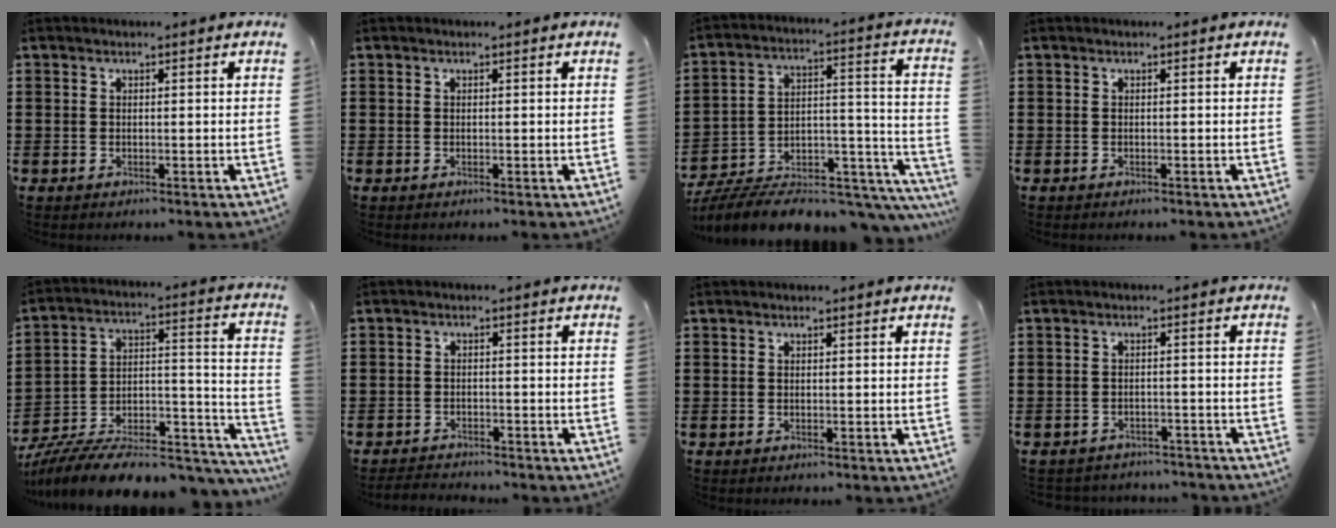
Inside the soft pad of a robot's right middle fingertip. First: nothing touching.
{"total": 0.0}
{"total": 7.5, "force": [-6.7, 2.2, 2.8], "torque": [-0.040, 0.004, -0.124]}
{"total": 0.0}
{"total": 10.0, "force": [-8.8, 2.4, 4.1], "torque": [-0.054, 0.016, -0.164]}
{"total": 2.5, "force": [-2.4, 0.4, -0.3], "torque": [-0.002, -0.001, -0.053]}
{"total": 0.0}
{"total": 2.3, "force": [-2.3, 0.3, -0.3], "torque": [-0.005, -0.002, -0.051]}